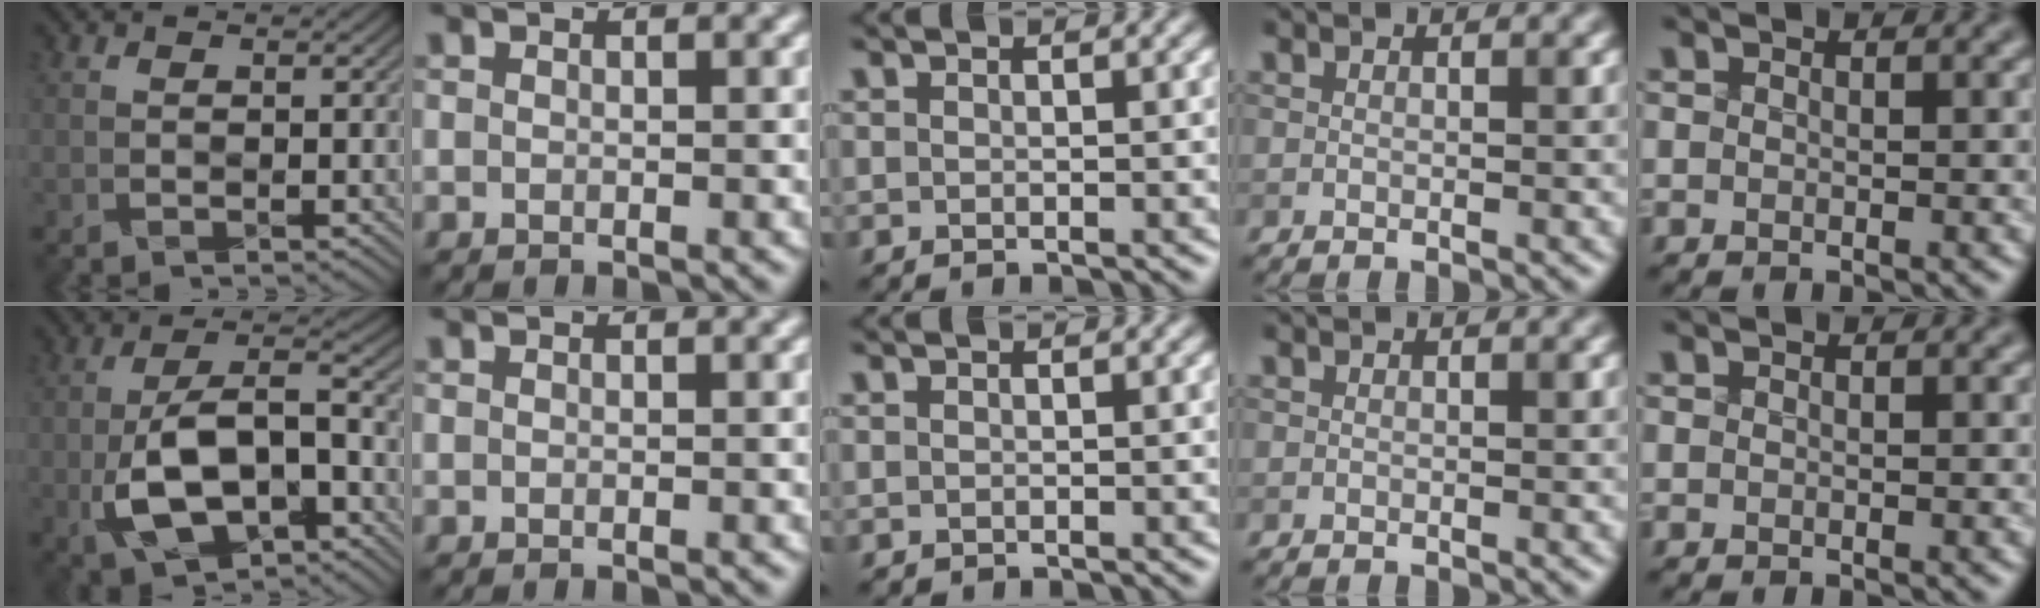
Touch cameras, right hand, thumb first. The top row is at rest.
{"thumb": {"total": 11.3, "force": [-3.8, 5.5, 9.1], "torque": [-0.181, -0.003, -0.074]}}